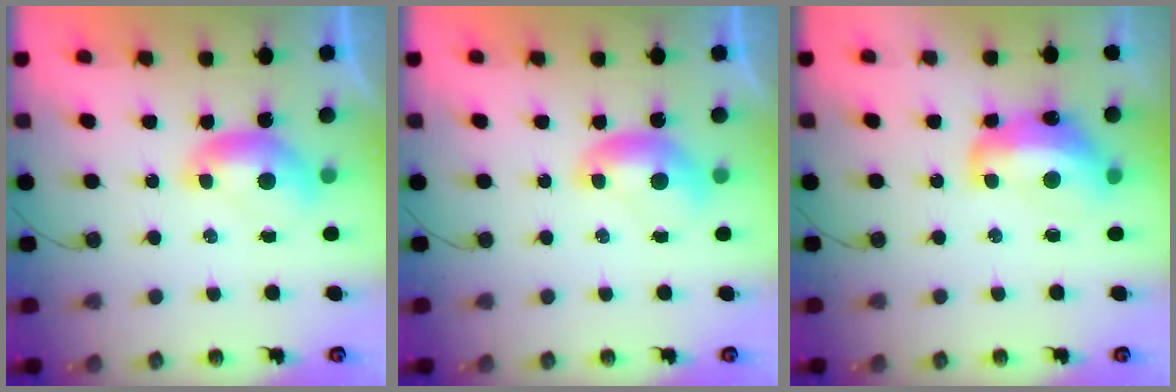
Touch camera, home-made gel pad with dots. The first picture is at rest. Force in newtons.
{"total": 0.0}
{"total": 8.0, "press": 7.9, "slide": 1.0}